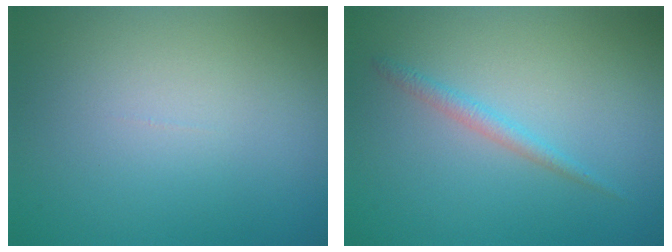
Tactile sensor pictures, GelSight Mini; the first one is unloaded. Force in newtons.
{"total": 1.4, "press": 1.4, "slide": 0.0}